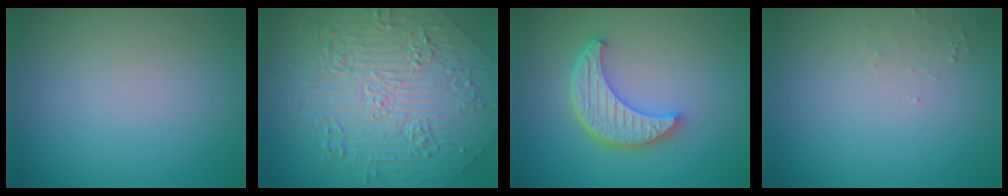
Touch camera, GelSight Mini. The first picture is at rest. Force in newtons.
{"total": 10.1, "press": 7.6, "slide": 6.6}
{"total": 5.2, "press": 4.1, "slide": 3.3}
{"total": 0.6, "press": 0.6, "slide": 0.2}